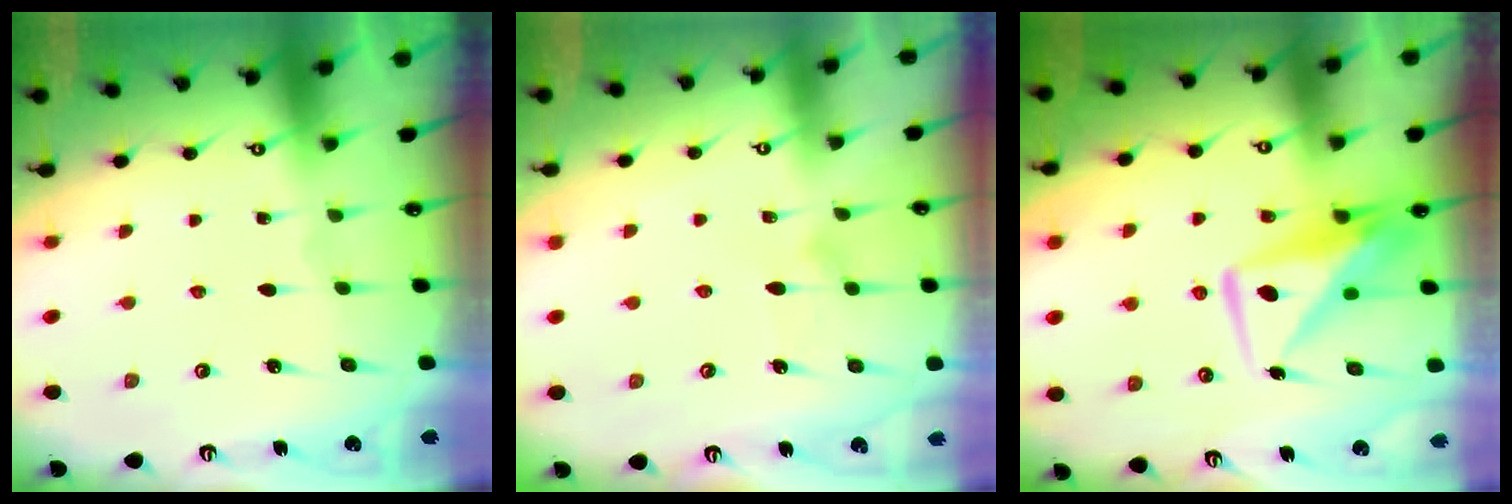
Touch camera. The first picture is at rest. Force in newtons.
{"total": 9.1, "press": 9.1, "slide": 0.3}
{"total": 8.8, "press": 8.7, "slide": 0.9}